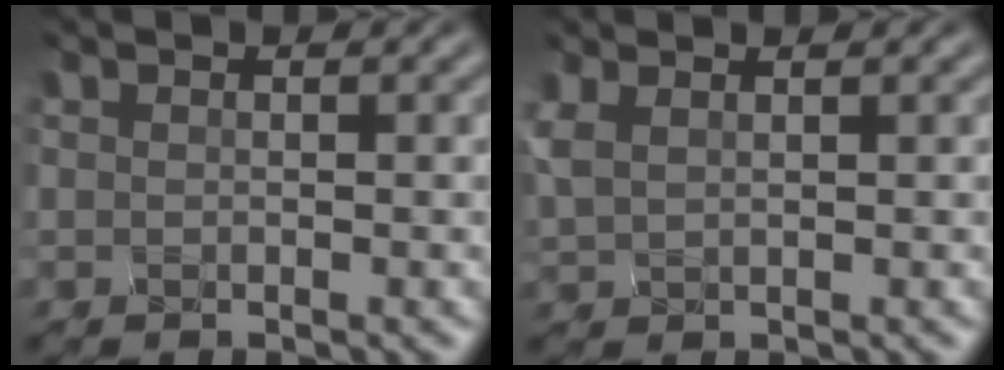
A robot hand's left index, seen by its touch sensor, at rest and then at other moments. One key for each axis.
{"total": 2.3, "fx": 1.3, "fy": 1.1, "fz": 1.6, "tx": -0.061, "ty": 0.018, "tz": 0.029}